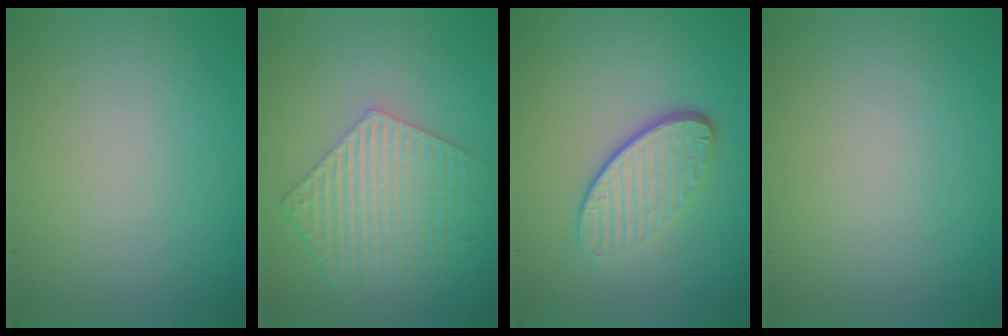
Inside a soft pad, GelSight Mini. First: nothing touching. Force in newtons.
{"total": 5.9, "press": 4.5, "slide": 3.8}
{"total": 4.2, "press": 2.9, "slide": 3.0}
{"total": 0.0}